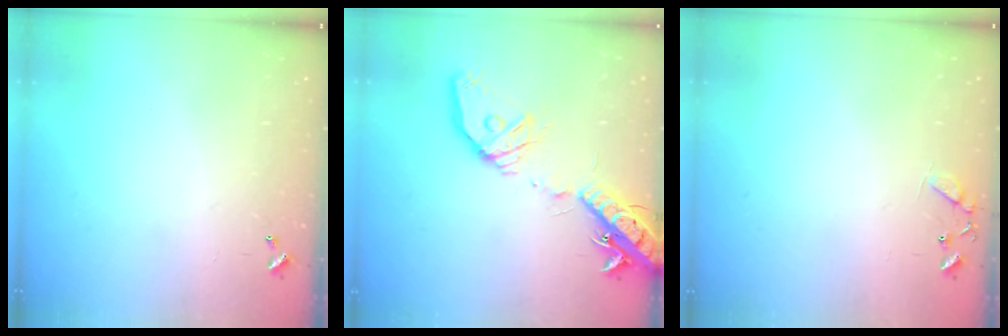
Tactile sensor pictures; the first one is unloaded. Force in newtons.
{"total": 20.1, "press": 19.7, "slide": 3.9}
{"total": 7.7, "press": 7.7, "slide": 0.5}